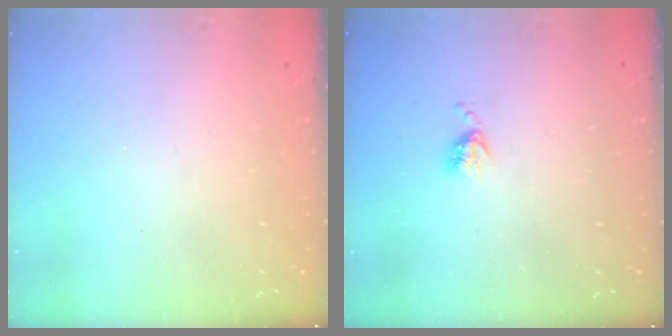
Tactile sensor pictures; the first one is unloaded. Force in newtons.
{"total": 3.9, "press": 3.9, "slide": 0.6}